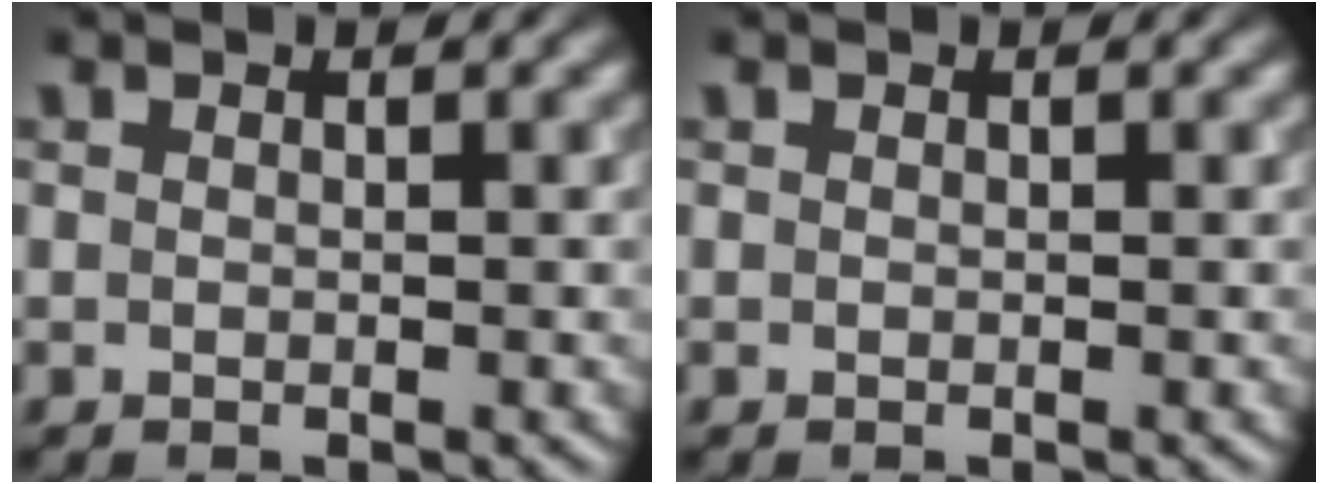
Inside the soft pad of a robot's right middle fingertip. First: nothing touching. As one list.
[{"total": 0.0}]